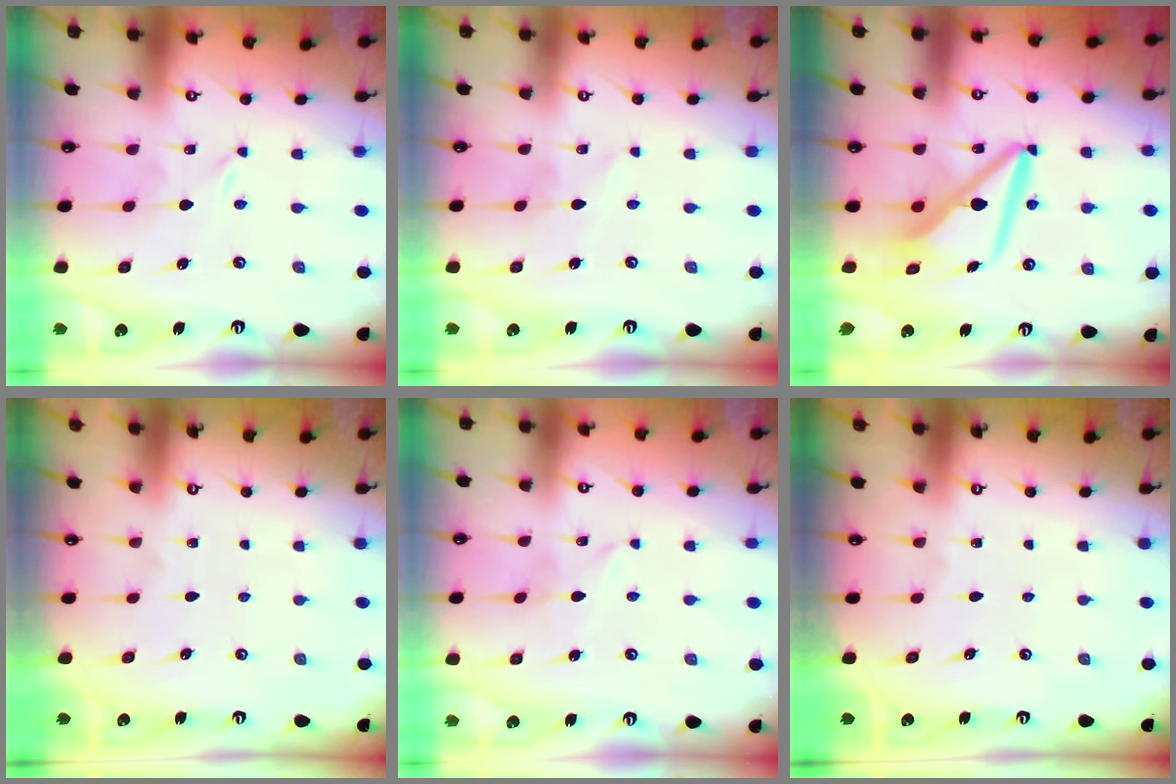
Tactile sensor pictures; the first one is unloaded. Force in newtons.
{"total": 3.9, "press": 3.9, "slide": 0.3}
{"total": 10.6, "press": 10.5, "slide": 1.5}
{"total": 0.0}
{"total": 1.6, "press": 1.6, "slide": 0.2}
{"total": 0.0}